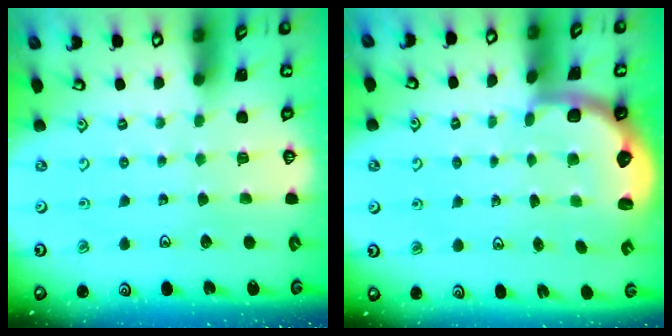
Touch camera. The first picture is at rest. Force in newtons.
{"total": 3.0, "press": 2.1, "slide": 2.1}